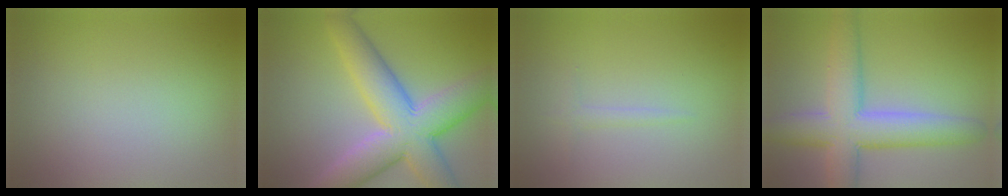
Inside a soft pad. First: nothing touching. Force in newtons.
{"total": 10.5, "press": 10.5, "slide": 0.5}
{"total": 0.8, "press": 0.8, "slide": 0.1}
{"total": 8.1, "press": 8.1, "slide": 0.3}